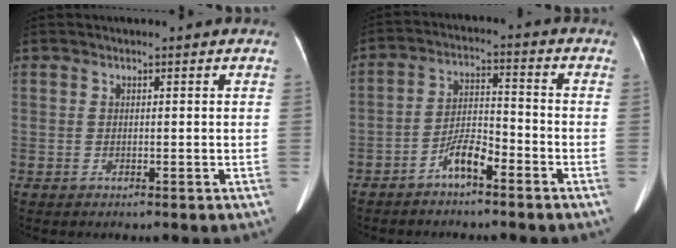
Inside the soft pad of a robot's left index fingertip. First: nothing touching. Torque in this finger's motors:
{"motor_torque": [0.30, 0.21, 0.07, 0.01]}